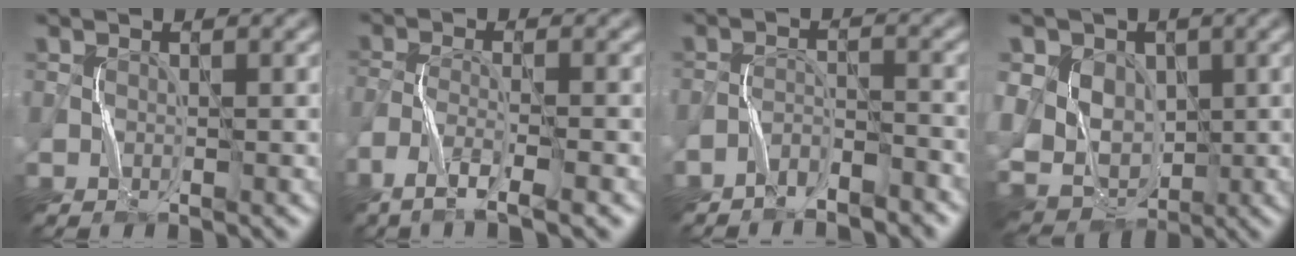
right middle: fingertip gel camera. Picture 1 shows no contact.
{"total": 4.3, "force": [-3.2, 0.3, 2.8], "torque": [-0.058, -0.006, -0.062]}
{"total": 2.6, "force": [-2.6, 0.3, 0.6], "torque": [-0.013, 0.007, -0.051]}
{"total": 9.6, "force": [1.5, 8.2, 4.7], "torque": [-0.087, 0.029, -0.001]}